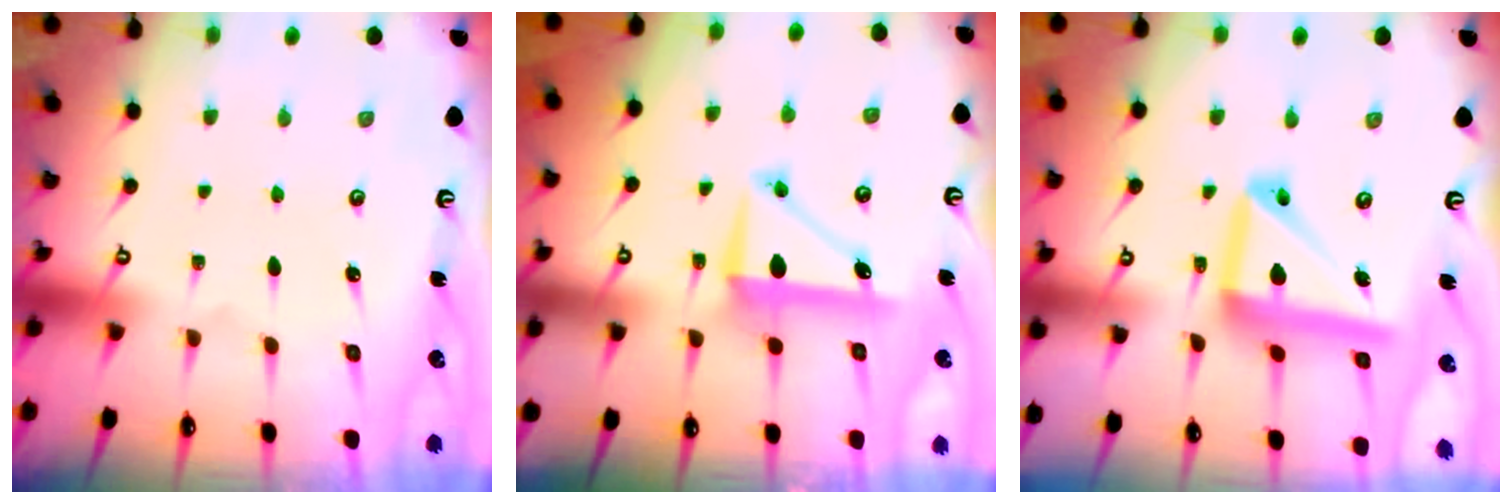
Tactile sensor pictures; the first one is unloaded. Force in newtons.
{"total": 7.7, "press": 7.5, "slide": 1.5}
{"total": 15.1, "press": 15.0, "slide": 1.5}